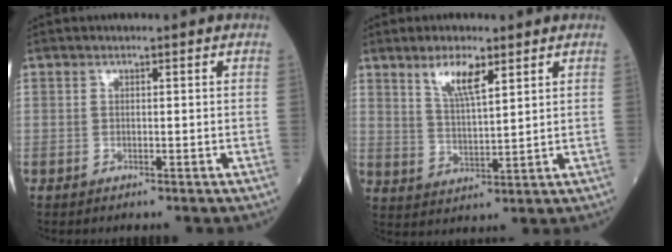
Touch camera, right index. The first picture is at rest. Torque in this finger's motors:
{"motor_torque": [0.21, 0.23, 0.11, 0.08]}